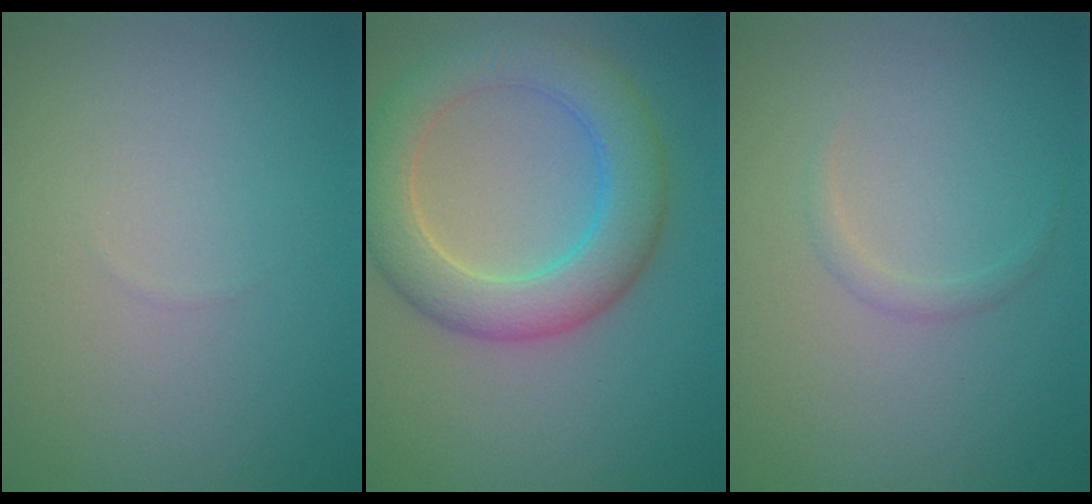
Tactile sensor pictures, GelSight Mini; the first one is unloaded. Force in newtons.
{"total": 6.3, "press": 6.3, "slide": 0.3}
{"total": 0.8, "press": 0.8, "slide": 0.0}